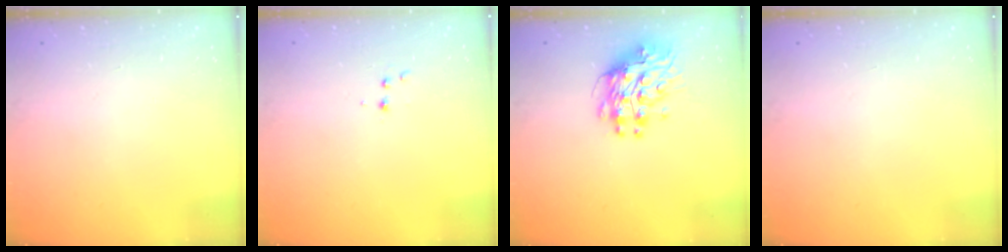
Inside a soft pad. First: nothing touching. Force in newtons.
{"total": 3.2, "press": 3.1, "slide": 1.0}
{"total": 9.8, "press": 9.7, "slide": 0.8}
{"total": 0.0}